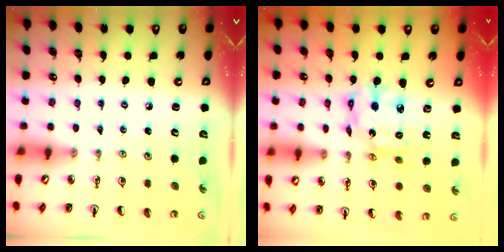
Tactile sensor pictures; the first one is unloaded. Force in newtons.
{"total": 12.2, "press": 12.1, "slide": 1.6}